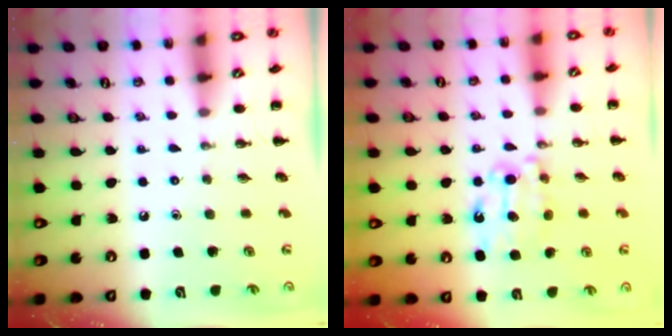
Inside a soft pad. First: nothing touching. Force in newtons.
{"total": 9.2, "press": 9.1, "slide": 1.0}